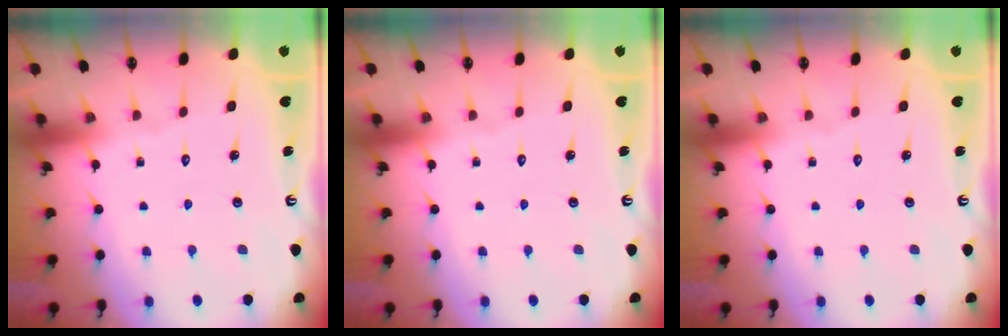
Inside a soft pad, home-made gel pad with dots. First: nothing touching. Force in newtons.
{"total": 0.0}
{"total": 0.0}